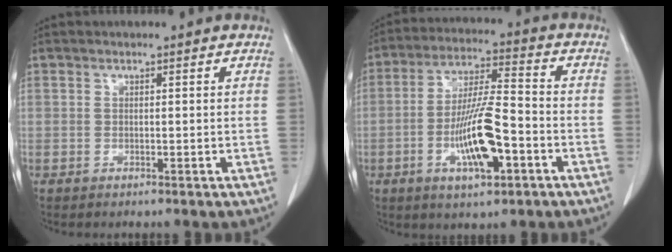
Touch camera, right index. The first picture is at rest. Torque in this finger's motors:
{"motor_torque": [1.40, -0.65, 0.32, 0.12]}